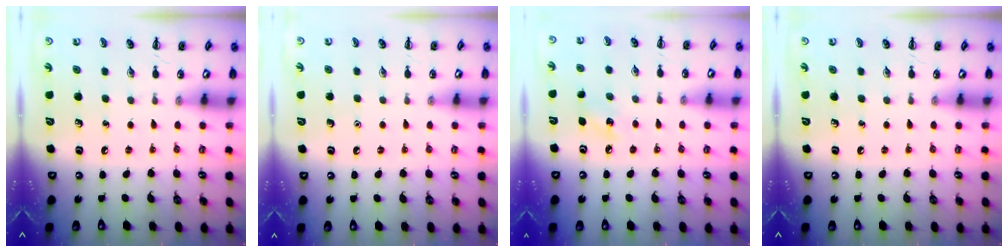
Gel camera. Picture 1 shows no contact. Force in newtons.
{"total": 1.5, "press": 1.5, "slide": 0.1}
{"total": 5.6, "press": 5.4, "slide": 1.6}
{"total": 0.0}